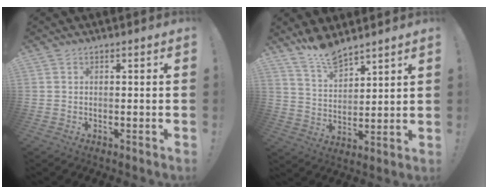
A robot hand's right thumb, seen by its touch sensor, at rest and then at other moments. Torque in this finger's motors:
{"motor_torque": [-0.06, 0.36, 0.63, 0.50, 0.00]}